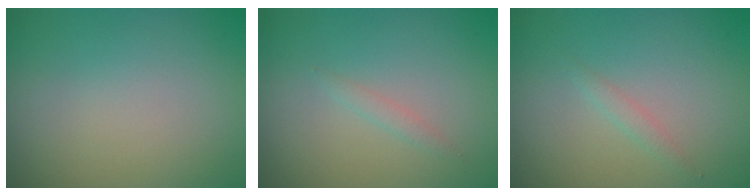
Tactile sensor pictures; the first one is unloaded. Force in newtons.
{"total": 0.7, "press": 0.7, "slide": 0.1}
{"total": 0.9, "press": 0.9, "slide": 0.1}